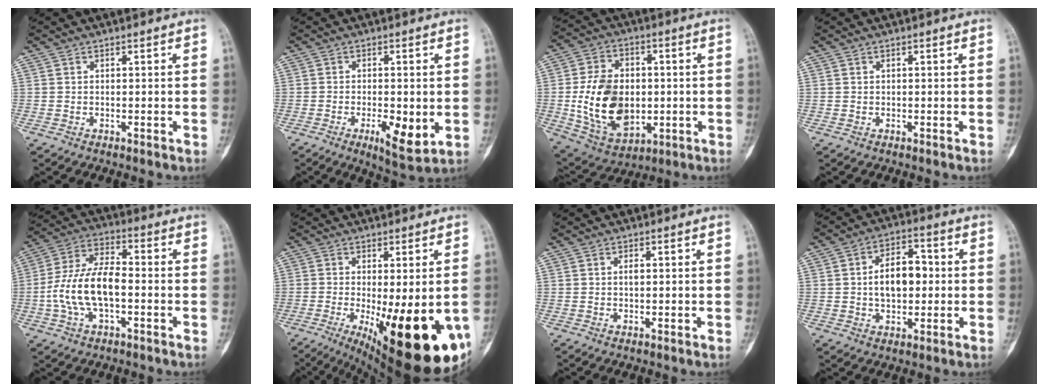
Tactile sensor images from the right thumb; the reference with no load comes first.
{"total": 7.4, "force": [-1.7, 2.4, 6.8], "torque": [-0.106, -0.016, -0.022]}
{"total": 17.7, "force": [-1.1, 12.4, 12.6], "torque": [-0.196, -0.001, 0.000]}
{"total": 0.0}
{"total": 13.1, "force": [-2.2, 6.5, 11.1], "torque": [-0.226, 0.034, -0.045]}
{"total": 22.9, "force": [-7.6, 7.5, 20.3], "torque": [-0.222, -0.034, -0.089]}
{"total": 0.9, "force": [0.2, 0.4, 0.8], "torque": [-0.015, 0.000, 0.002]}
{"total": 10.0, "force": [0.3, 6.1, 7.9], "torque": [-0.107, 0.019, 0.001]}